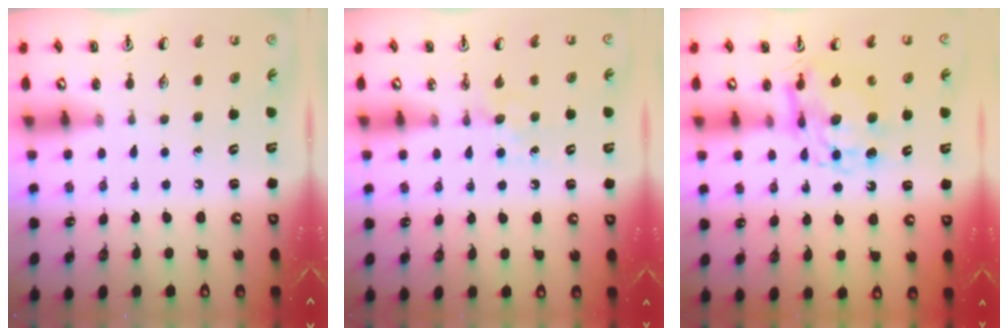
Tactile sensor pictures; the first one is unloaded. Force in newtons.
{"total": 4.3, "press": 4.2, "slide": 0.7}
{"total": 10.4, "press": 10.3, "slide": 0.9}